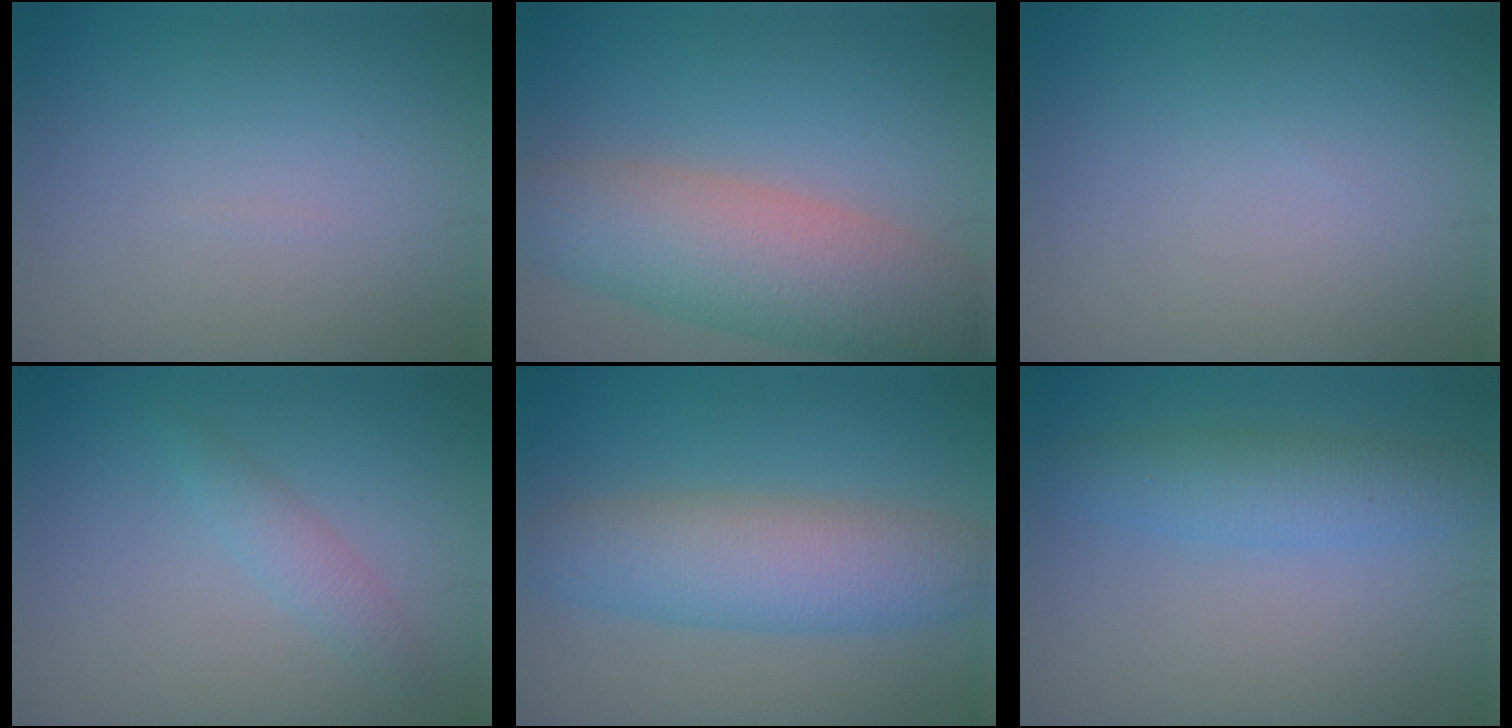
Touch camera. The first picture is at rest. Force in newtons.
{"total": 8.0, "press": 8.0, "slide": 0.4}
{"total": 0.0}
{"total": 1.5, "press": 1.5, "slide": 0.1}
{"total": 6.2, "press": 6.2, "slide": 0.0}
{"total": 3.5, "press": 3.5, "slide": 0.2}